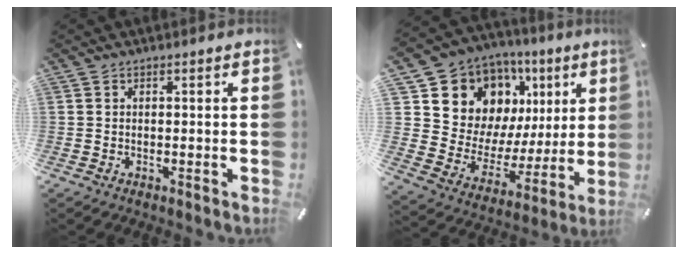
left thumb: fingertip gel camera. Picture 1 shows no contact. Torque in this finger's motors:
{"motor_torque": [2.50, 2.51, 1.40, -1.37, 0.12]}